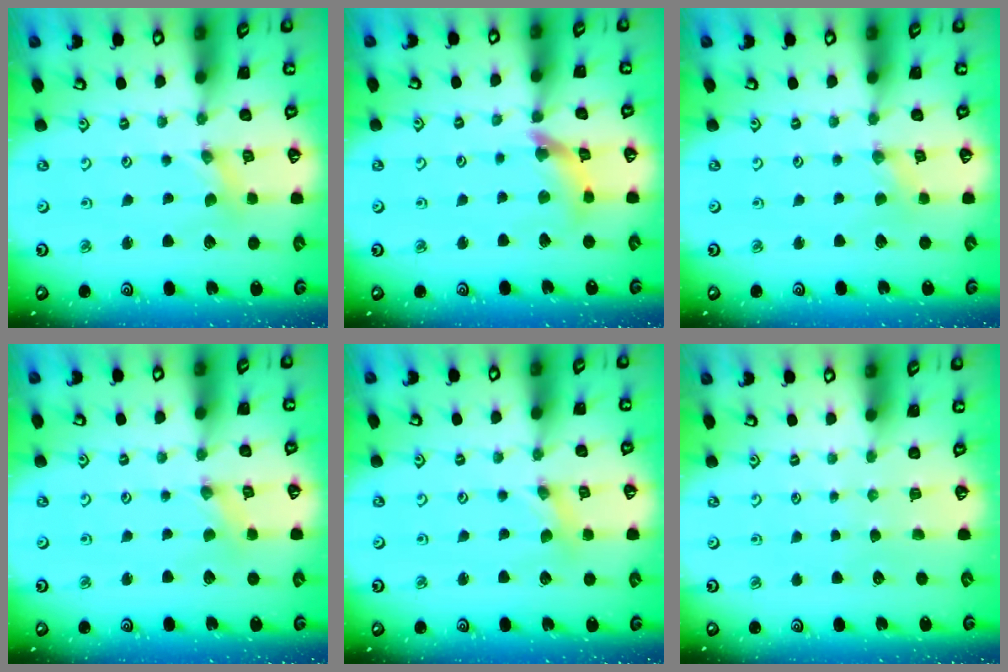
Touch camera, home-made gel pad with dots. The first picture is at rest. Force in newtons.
{"total": 9.0, "press": 8.9, "slide": 0.9}
{"total": 0.0}
{"total": 0.0}
{"total": 0.9, "press": 0.8, "slide": 0.3}
{"total": 0.0}